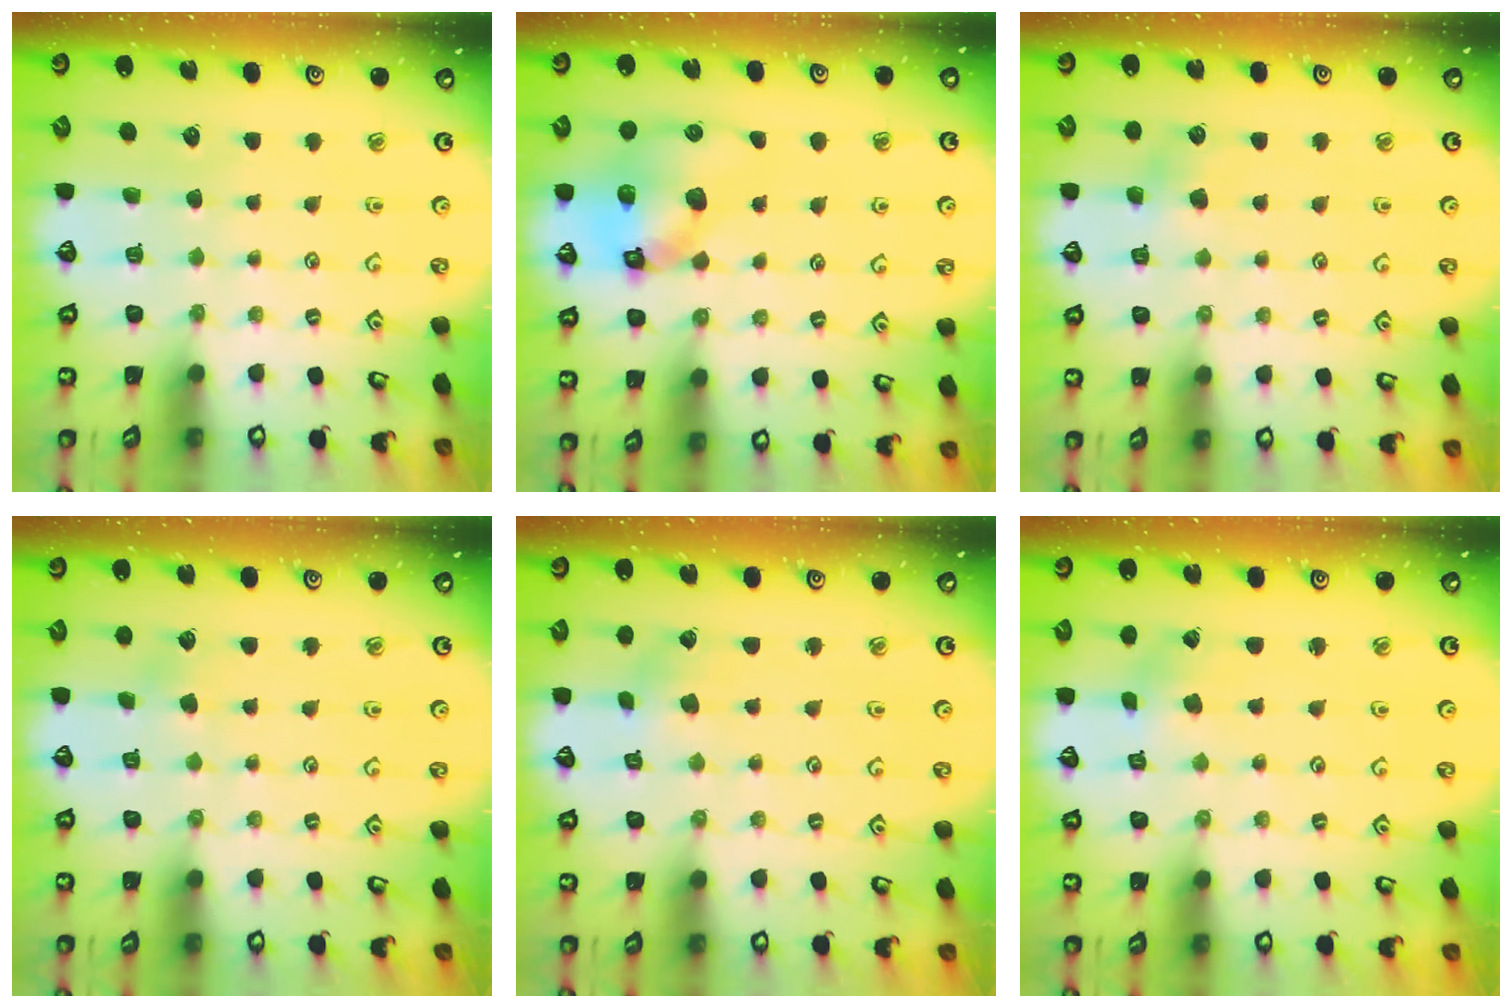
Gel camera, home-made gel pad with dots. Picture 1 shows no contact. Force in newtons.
{"total": 12.5, "press": 12.3, "slide": 1.7}
{"total": 4.4, "press": 4.3, "slide": 0.5}
{"total": 1.4, "press": 1.4, "slide": 0.1}
{"total": 1.9, "press": 1.9, "slide": 0.2}
{"total": 1.0, "press": 1.0, "slide": 0.0}